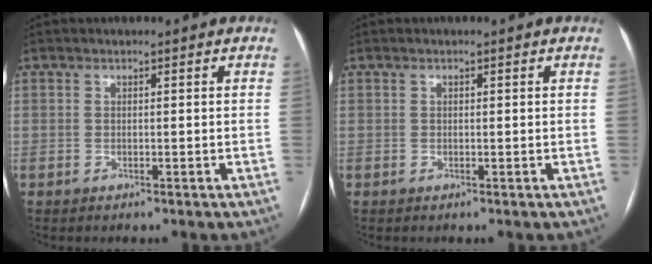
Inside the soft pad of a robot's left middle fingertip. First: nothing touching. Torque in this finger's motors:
{"motor_torque": [-0.30, 0.04, 0.10, 0.02]}